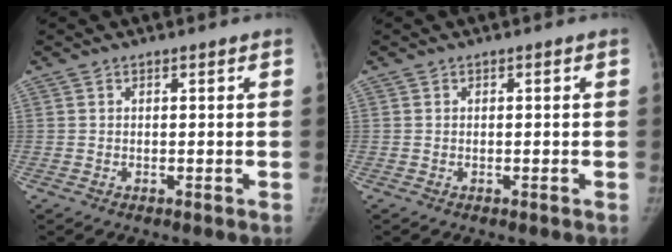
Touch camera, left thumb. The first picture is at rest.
{"total": 0.0}